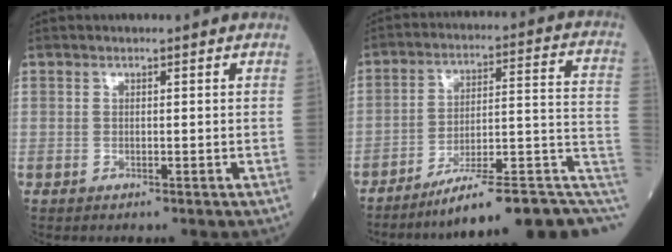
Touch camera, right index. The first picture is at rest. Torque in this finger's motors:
{"motor_torque": [-0.41, -0.71, 0.12, -0.01]}